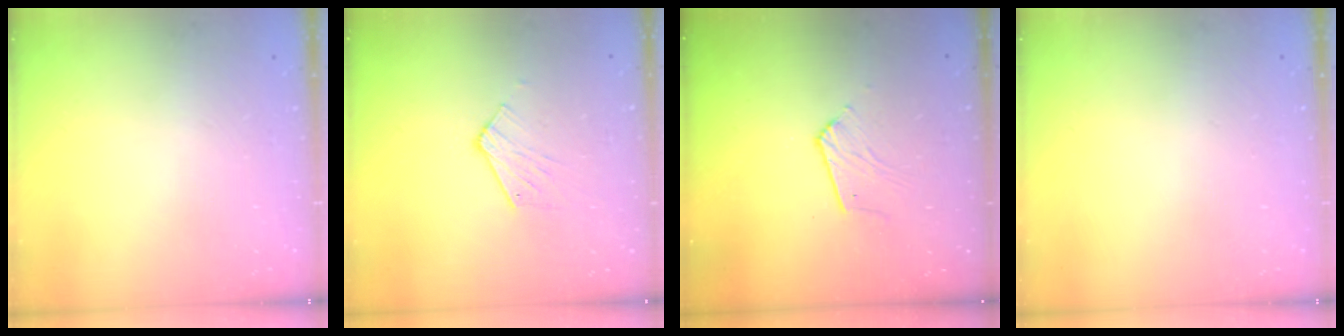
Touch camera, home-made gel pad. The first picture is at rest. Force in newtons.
{"total": 6.7, "press": 6.6, "slide": 0.8}
{"total": 6.8, "press": 6.7, "slide": 0.6}
{"total": 0.0}